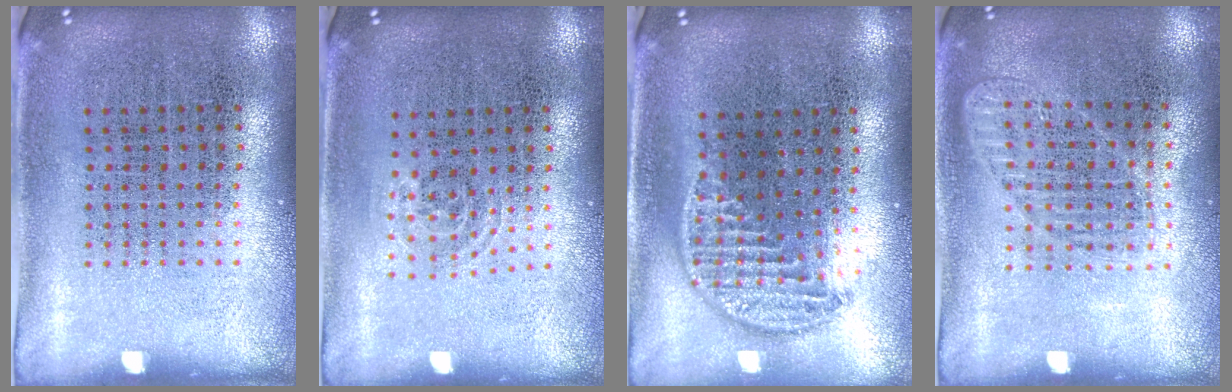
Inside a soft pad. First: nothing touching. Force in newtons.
{"total": 0.8, "press": 0.5, "slide": 0.6}
{"total": 1.3, "press": 1.2, "slide": 0.7}
{"total": 1.3, "press": 1.2, "slide": 0.3}